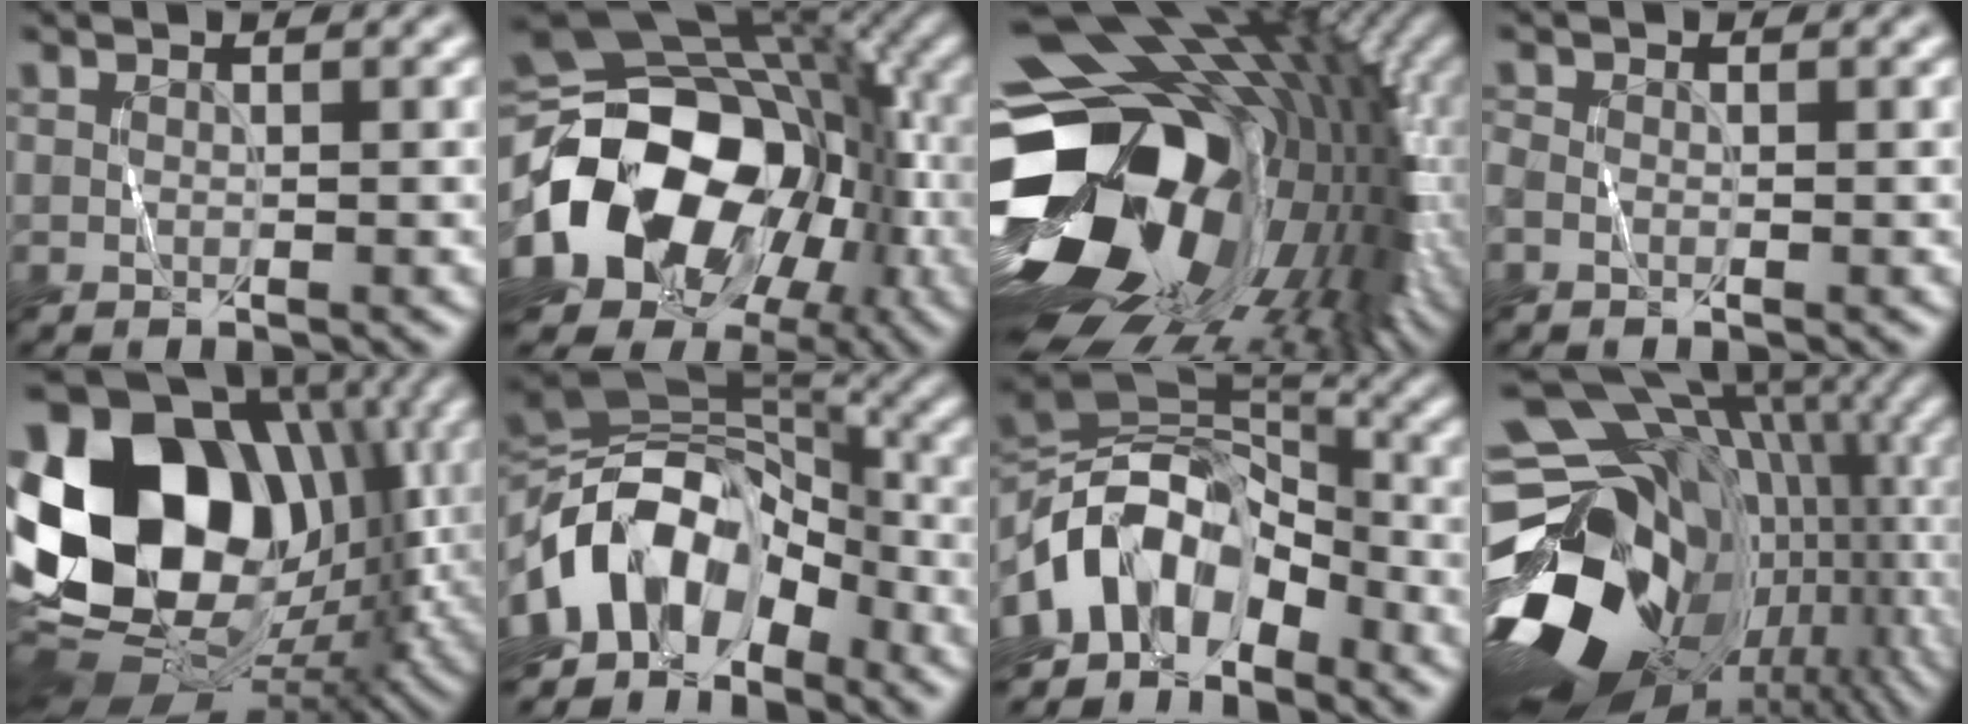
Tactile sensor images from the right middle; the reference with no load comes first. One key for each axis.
{"total": 18.0, "fx": -4.6, "fy": 13.0, "fz": 11.6, "tx": -0.207, "ty": -0.018, "tz": -0.074}
{"total": 19.9, "fx": -1.8, "fy": 14.4, "fz": 13.6, "tx": -0.255, "ty": -0.028, "tz": -0.009}
{"total": 1.0, "fx": -0.6, "fy": 0.6, "fz": 0.5, "tx": -0.014, "ty": 0.000, "tz": -0.016}
{"total": 19.7, "fx": 1.9, "fy": 14.9, "fz": 12.8, "tx": -0.227, "ty": 0.004, "tz": 0.054}
{"total": 11.9, "fx": -5.0, "fy": 7.4, "fz": 7.8, "tx": -0.130, "ty": 0.024, "tz": -0.109}
{"total": 10.7, "fx": -5.2, "fy": 6.2, "fz": 6.9, "tx": -0.110, "ty": 0.017, "tz": -0.112}
{"total": 20.4, "fx": -4.0, "fy": 15.1, "fz": 13.1, "tx": -0.217, "ty": -0.021, "tz": -0.041}